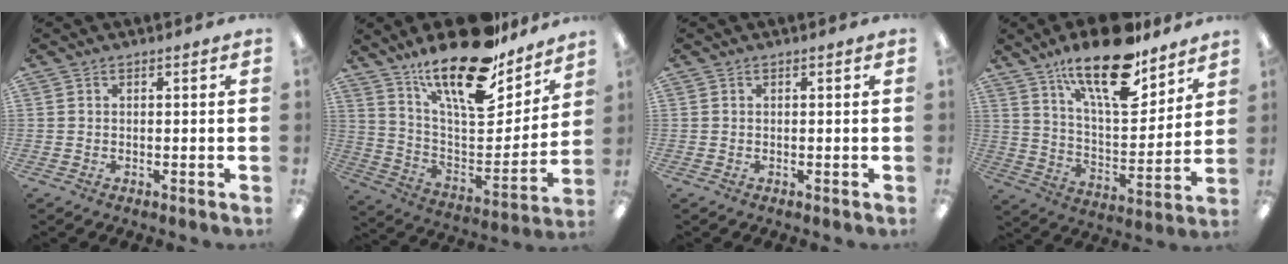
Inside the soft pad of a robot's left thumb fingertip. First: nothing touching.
{"total": 23.1, "force": [17.1, 7.9, 13.3], "torque": [-0.218, -0.115, 0.292]}
{"total": 0.0}
{"total": 20.2, "force": [13.9, 7.4, 12.6], "torque": [-0.208, -0.083, 0.234]}